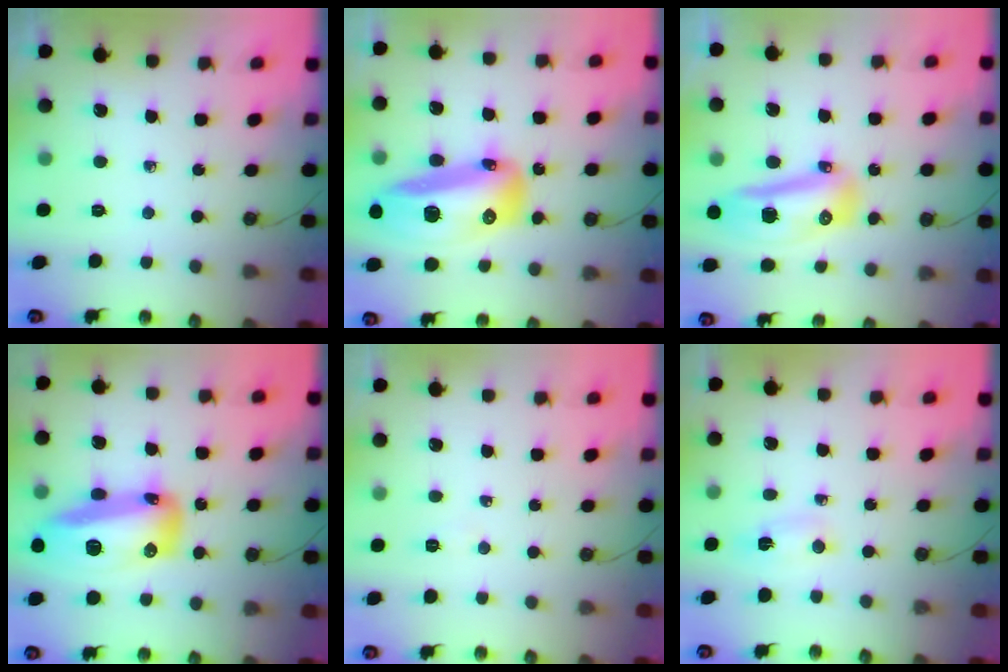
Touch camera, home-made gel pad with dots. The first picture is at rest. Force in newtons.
{"total": 22.0, "press": 21.8, "slide": 3.4}
{"total": 14.2, "press": 14.0, "slide": 2.6}
{"total": 19.2, "press": 19.1, "slide": 2.5}
{"total": 4.7, "press": 3.3, "slide": 3.3}
{"total": 2.9, "press": 1.6, "slide": 2.4}